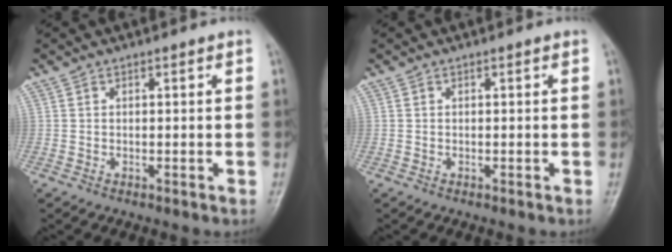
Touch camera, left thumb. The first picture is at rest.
{"total": 0.0}